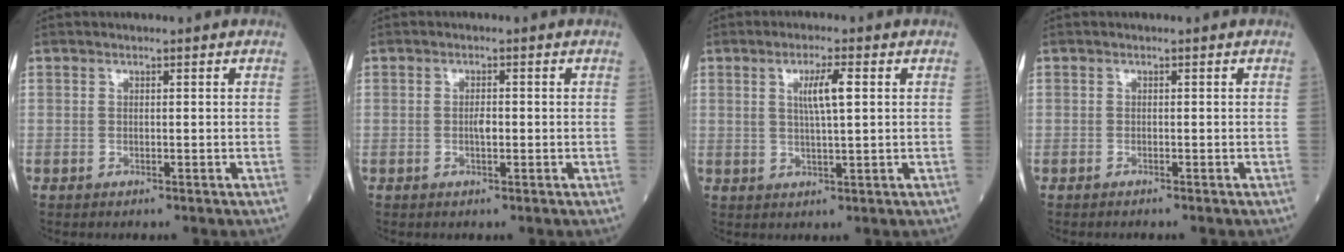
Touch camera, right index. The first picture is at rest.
{"total": 1.6, "force": [-0.2, 0.6, 1.4], "torque": [-0.024, 0.002, -0.003]}
{"total": 4.8, "force": [1.4, 0.4, 4.6], "torque": [-0.084, 0.000, 0.024]}
{"total": 0.7, "force": [-0.7, -0.1, 0.2], "torque": [-0.002, 0.000, -0.013]}